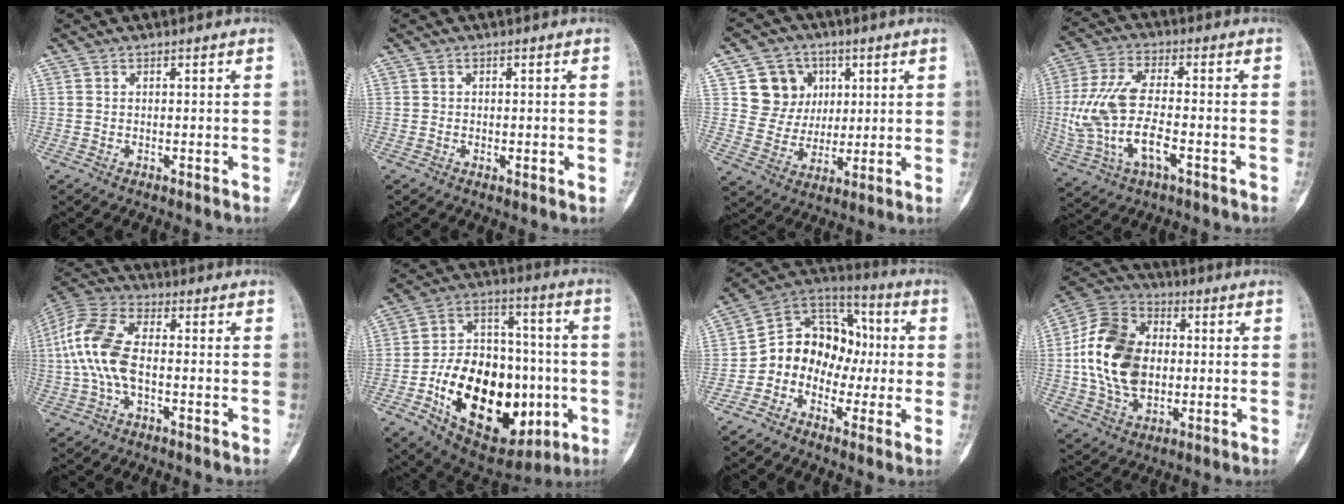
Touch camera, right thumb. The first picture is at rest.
{"total": 0.9, "force": [-0.1, 0.5, 0.7], "torque": [-0.010, 0.000, -0.005]}
{"total": 10.6, "force": [3.5, 9.7, 2.7], "torque": [-0.002, -0.005, 0.063]}
{"total": 14.8, "force": [-2.5, 6.8, 12.9], "torque": [-0.290, 0.019, -0.043]}
{"total": 12.6, "force": [-0.8, 6.4, 10.9], "torque": [-0.246, 0.031, -0.020]}
{"total": 29.4, "force": [-7.2, 17.8, 22.3], "torque": [-0.339, 0.027, -0.093]}
{"total": 13.9, "force": [-2.1, 11.4, 7.6], "torque": [-0.083, 0.063, -0.051]}
{"total": 18.6, "force": [0.1, 13.0, 13.2], "torque": [-0.230, 0.014, 0.000]}